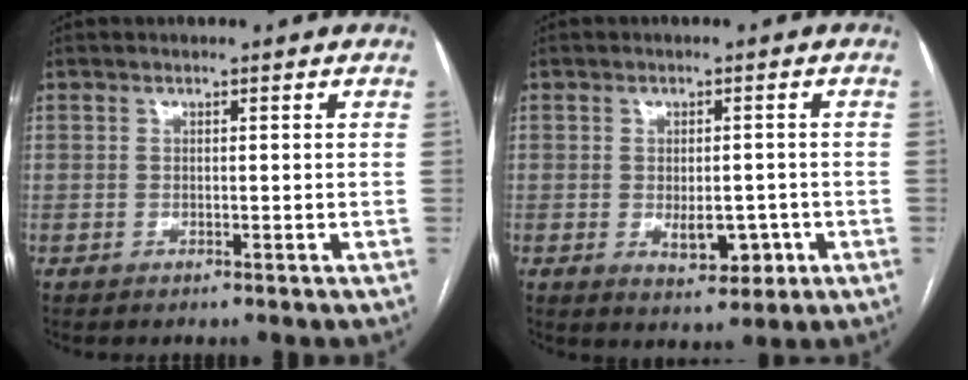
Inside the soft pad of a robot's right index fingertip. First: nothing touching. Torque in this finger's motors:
{"motor_torque": [0.10, -0.13, 0.22, 0.03]}